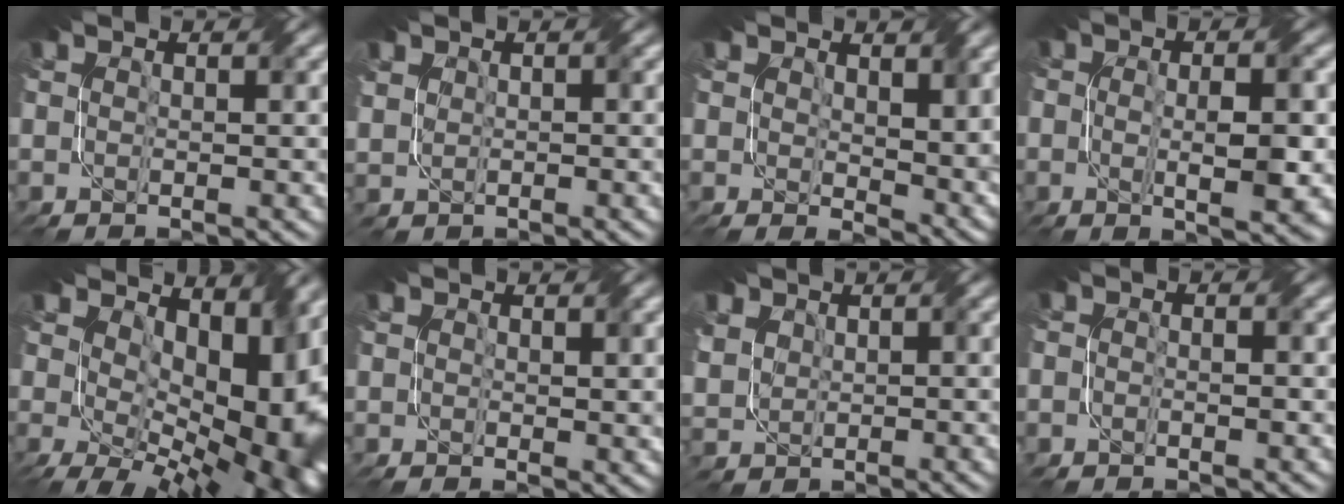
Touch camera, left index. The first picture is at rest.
{"total": 1.3, "force": [0.7, 0.8, -0.7], "torque": [0.003, 0.003, 0.024]}
{"total": 6.0, "force": [2.1, 3.8, 4.1], "torque": [-0.084, -0.024, 0.043]}
{"total": 4.5, "force": [-0.7, 1.7, 4.1], "torque": [-0.071, -0.009, -0.006]}
{"total": 15.5, "force": [2.0, 9.8, 11.9], "torque": [-0.169, -0.022, 0.061]}
{"total": 1.3, "force": [0.4, 0.7, 1.0], "torque": [-0.015, -0.008, 0.005]}
{"total": 3.5, "force": [2.0, 2.8, 0.5], "torque": [-0.046, 0.006, 0.058]}
{"total": 1.3, "force": [-0.7, 0.7, 0.7], "torque": [-0.007, -0.002, -0.009]}